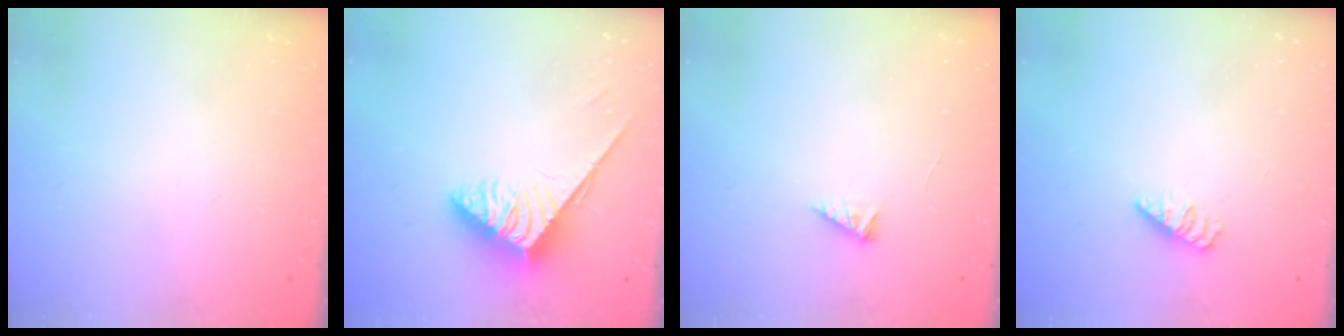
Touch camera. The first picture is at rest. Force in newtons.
{"total": 3.9, "press": 3.8, "slide": 0.7}
{"total": 1.9, "press": 1.8, "slide": 0.4}
{"total": 2.5, "press": 2.4, "slide": 0.4}